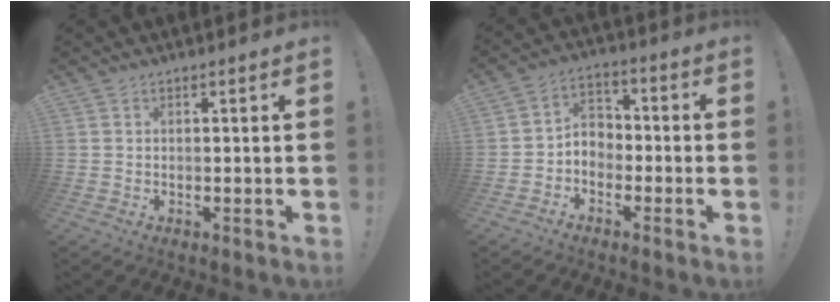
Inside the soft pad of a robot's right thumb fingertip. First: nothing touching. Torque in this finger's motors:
{"motor_torque": [0.71, 0.84, 0.39, -0.59, -0.02]}